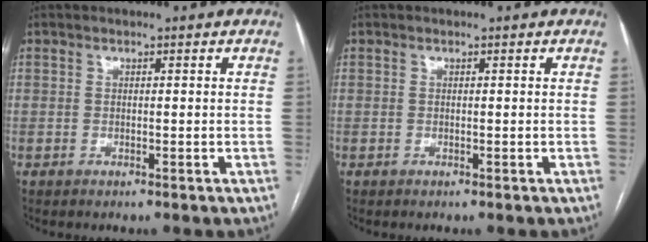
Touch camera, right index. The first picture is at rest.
{"total": 0.0}